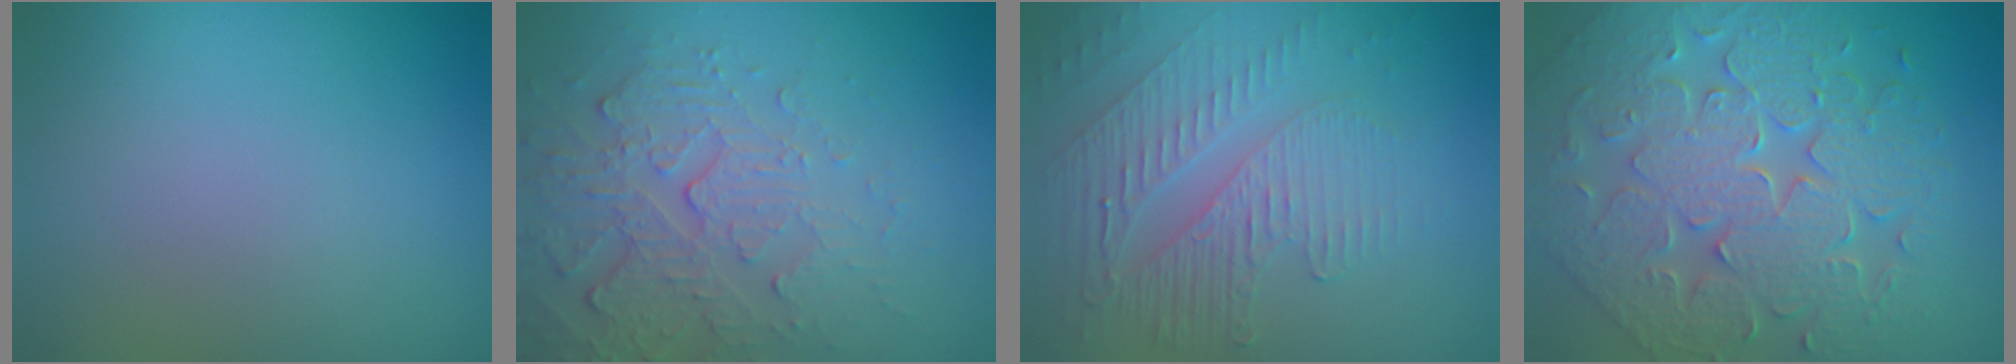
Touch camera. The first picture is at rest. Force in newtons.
{"total": 5.6, "press": 3.7, "slide": 4.2}
{"total": 5.8, "press": 3.4, "slide": 4.7}
{"total": 7.5, "press": 6.5, "slide": 3.6}